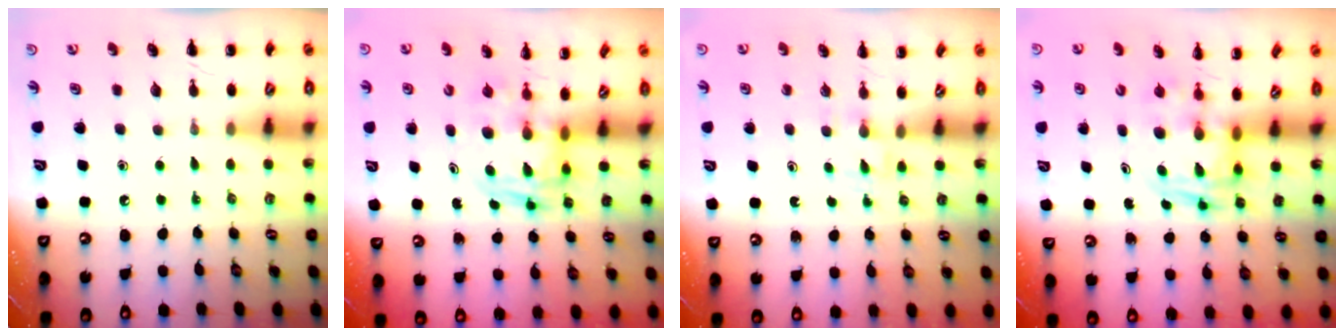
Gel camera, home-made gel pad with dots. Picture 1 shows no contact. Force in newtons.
{"total": 2.9, "press": 2.9, "slide": 0.5}
{"total": 2.3, "press": 2.1, "slide": 0.8}
{"total": 2.7, "press": 2.6, "slide": 0.5}